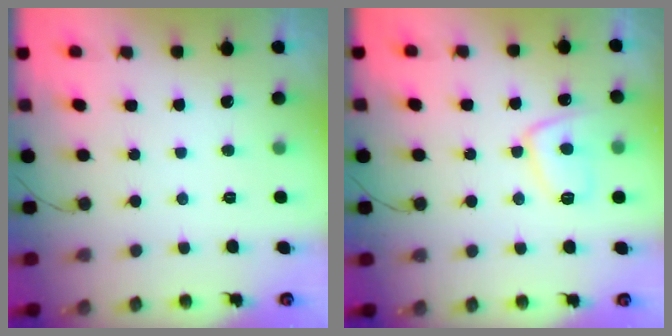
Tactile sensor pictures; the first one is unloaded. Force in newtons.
{"total": 9.7, "press": 9.6, "slide": 0.8}